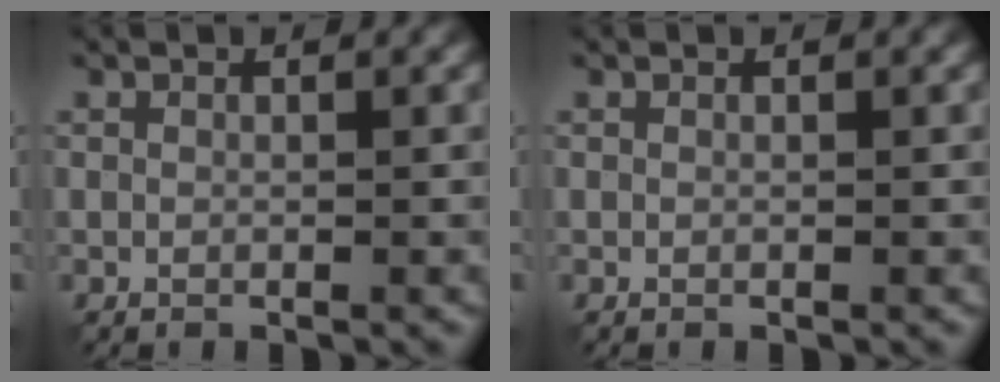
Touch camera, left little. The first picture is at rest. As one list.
[{"total": 0.0}]